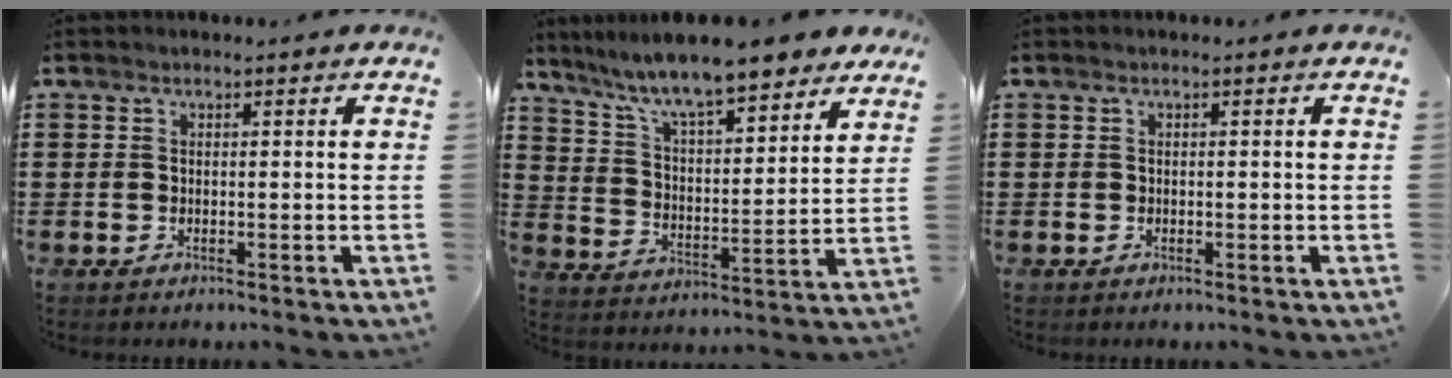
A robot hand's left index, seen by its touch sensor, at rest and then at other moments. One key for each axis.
{"total": 9.2, "fx": 8.0, "fy": 0.9, "fz": 4.5, "tx": -0.117, "ty": -0.041, "tz": 0.135}
{"total": 0.0}